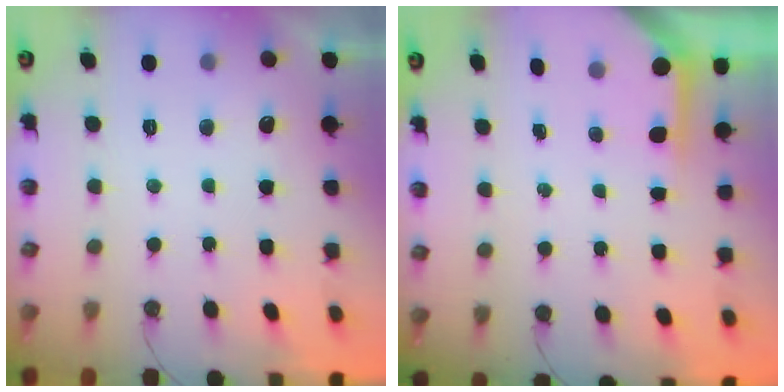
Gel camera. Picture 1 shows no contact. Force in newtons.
{"total": 3.4, "press": 3.4, "slide": 0.3}